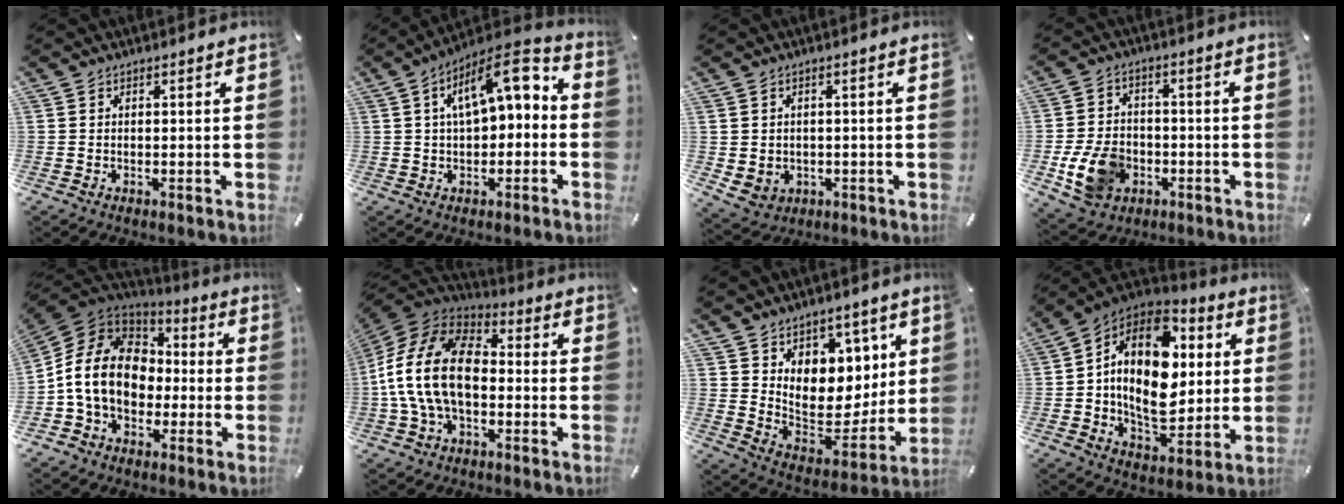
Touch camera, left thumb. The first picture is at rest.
{"total": 11.6, "force": [3.1, 6.1, 9.3], "torque": [-0.138, -0.012, 0.054]}
{"total": 3.4, "force": [0.3, 3.3, 0.6], "torque": [-0.007, -0.001, 0.007]}
{"total": 11.4, "force": [-3.4, 8.8, 6.4], "torque": [-0.134, 0.012, -0.061]}
{"total": 15.6, "force": [-2.3, 12.8, 8.6], "torque": [-0.202, 0.030, -0.042]}
{"total": 18.9, "force": [-2.3, 12.6, 14.0], "torque": [-0.296, 0.032, -0.042]}
{"total": 10.5, "force": [4.1, 9.2, 2.9], "torque": [-0.030, -0.061, 0.086]}
{"total": 20.6, "force": [3.2, 13.8, 14.9], "torque": [-0.263, -0.016, 0.050]}